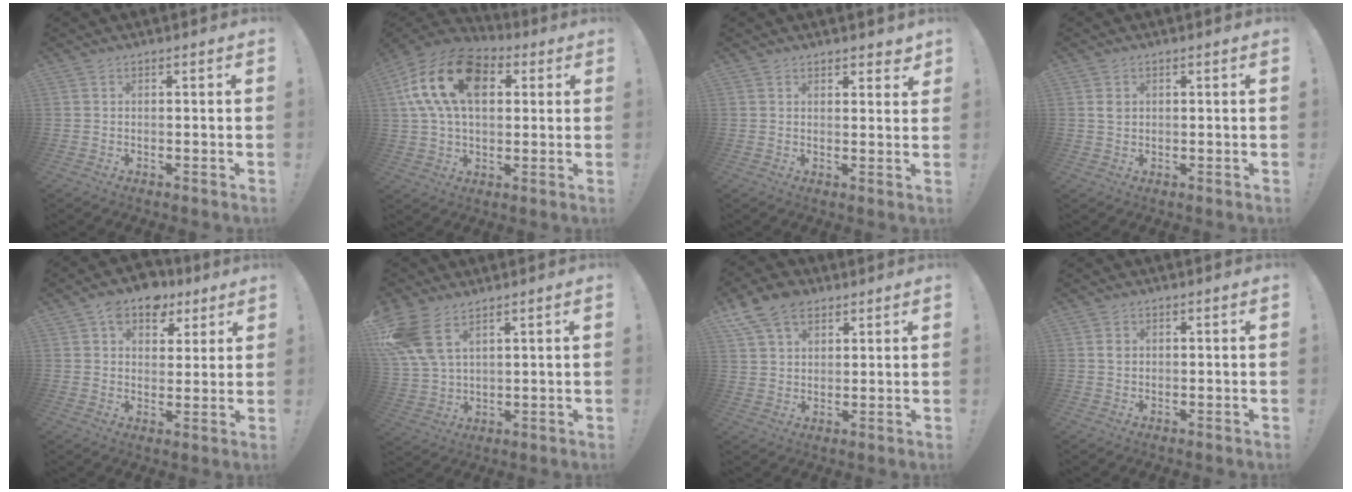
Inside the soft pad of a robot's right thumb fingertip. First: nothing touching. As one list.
[{"total": 20.2, "force": [6.0, 12.7, 14.5], "torque": [-0.269, 0.000, 0.107]}, {"total": 3.0, "force": [2.3, 1.6, 0.9], "torque": [0.008, -0.018, 0.038]}, {"total": 1.6, "force": [0.4, 1.5, 0.4], "torque": [0.006, -0.004, 0.005]}, {"total": 10.1, "force": [6.6, 6.8, 3.6], "torque": [-0.062, -0.035, 0.127]}, {"total": 10.8, "force": [6.4, 5.5, 6.8], "torque": [-0.143, -0.026, 0.127]}, {"total": 11.4, "force": [6.7, 7.6, 5.3], "torque": [-0.091, -0.024, 0.132]}, {"total": 1.4, "force": [0.1, 1.4, 0.1], "torque": [0.014, -0.005, -0.001]}]